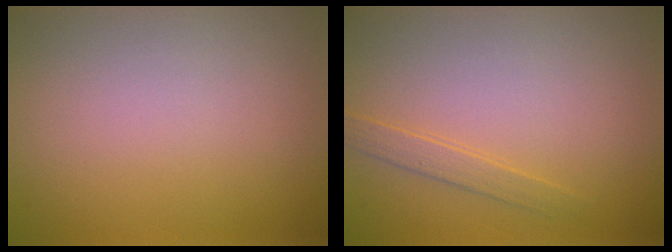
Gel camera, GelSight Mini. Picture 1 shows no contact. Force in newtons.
{"total": 1.3, "press": 1.3, "slide": 0.1}